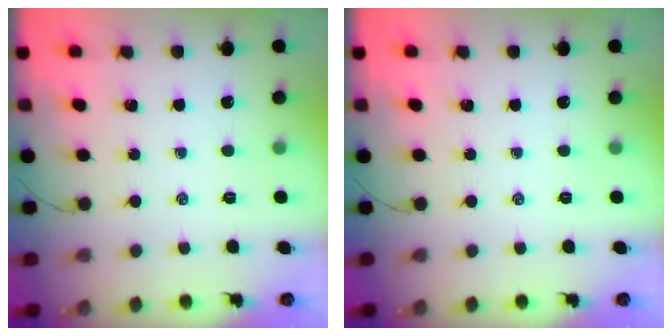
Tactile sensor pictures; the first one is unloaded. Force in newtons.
{"total": 0.0}